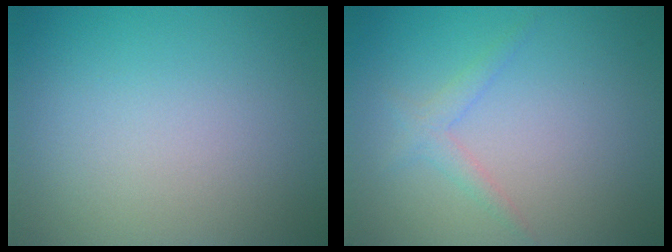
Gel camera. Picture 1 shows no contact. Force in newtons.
{"total": 1.5, "press": 1.5, "slide": 0.1}